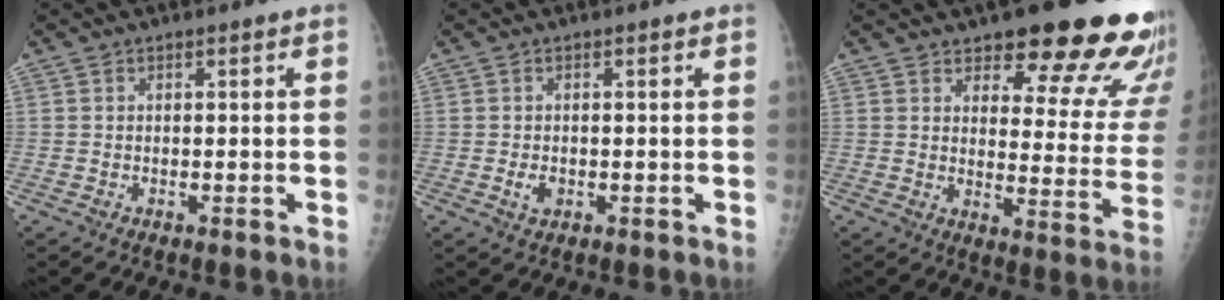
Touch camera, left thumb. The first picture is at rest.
{"total": 2.0, "force": [-0.4, 1.4, 1.4], "torque": [-0.022, -0.001, -0.004]}
{"total": 20.9, "force": [15.9, 6.5, 12.0], "torque": [-0.101, -0.096, 0.188]}